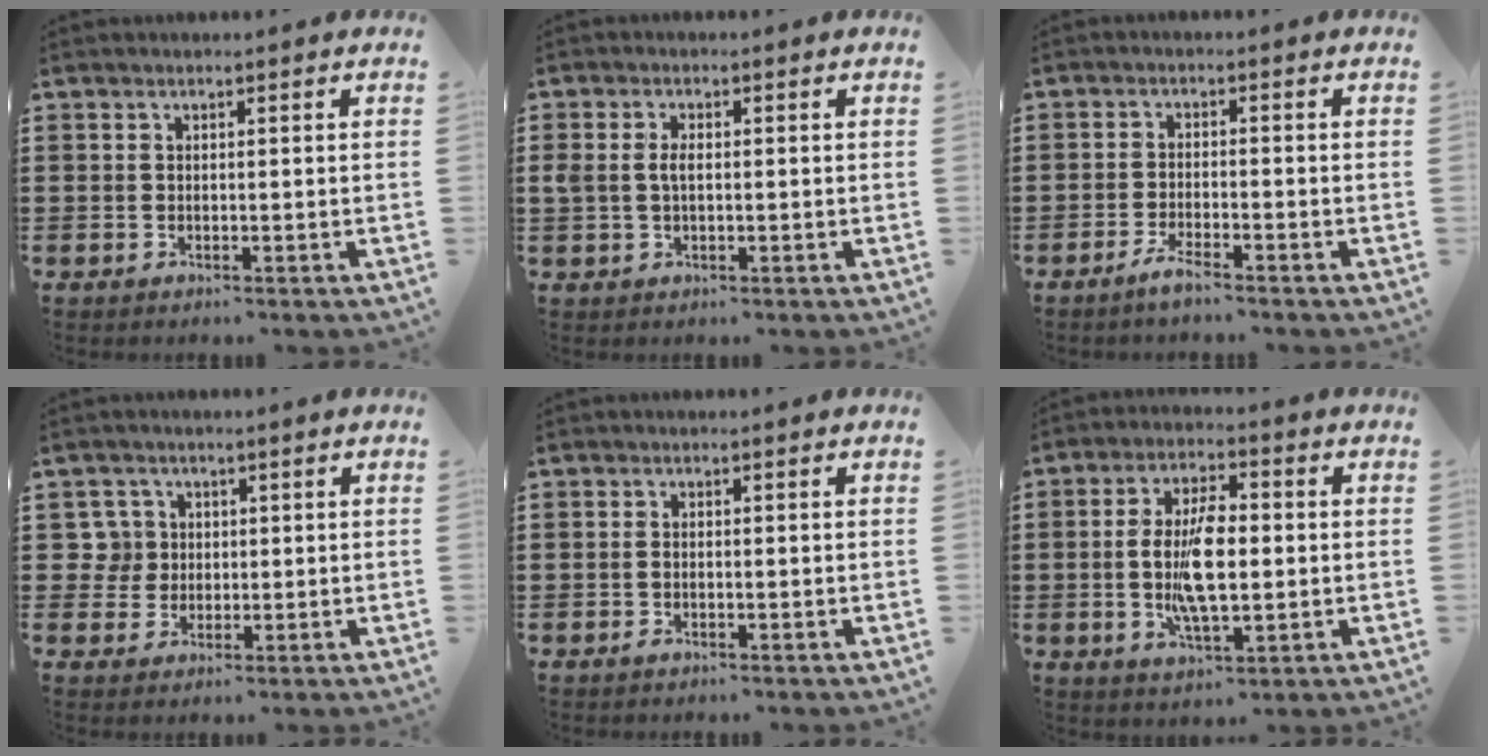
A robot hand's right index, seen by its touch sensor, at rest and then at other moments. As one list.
[{"total": 2.6, "force": [0.2, 1.5, 2.1], "torque": [-0.058, 0.002, -0.002]}, {"total": 2.6, "force": [-2.2, 0.0, 1.4], "torque": [-0.032, 0.000, -0.042]}, {"total": 4.4, "force": [0.7, 4.2, 0.9], "torque": [-0.038, 0.013, 0.012]}, {"total": 0.7, "force": [-0.4, 0.3, 0.5], "torque": [-0.011, -0.004, -0.007]}, {"total": 9.4, "force": [-0.5, 3.9, 8.6], "torque": [-0.188, -0.001, -0.016]}]